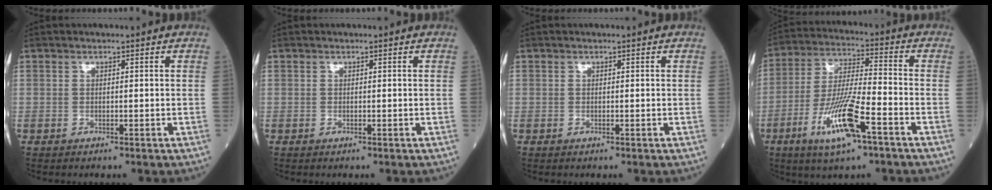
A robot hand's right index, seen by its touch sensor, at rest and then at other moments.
{"total": 0.0}
{"total": 0.0}
{"total": 12.7, "force": [-6.0, 1.7, 11.0], "torque": [-0.218, -0.014, -0.110]}